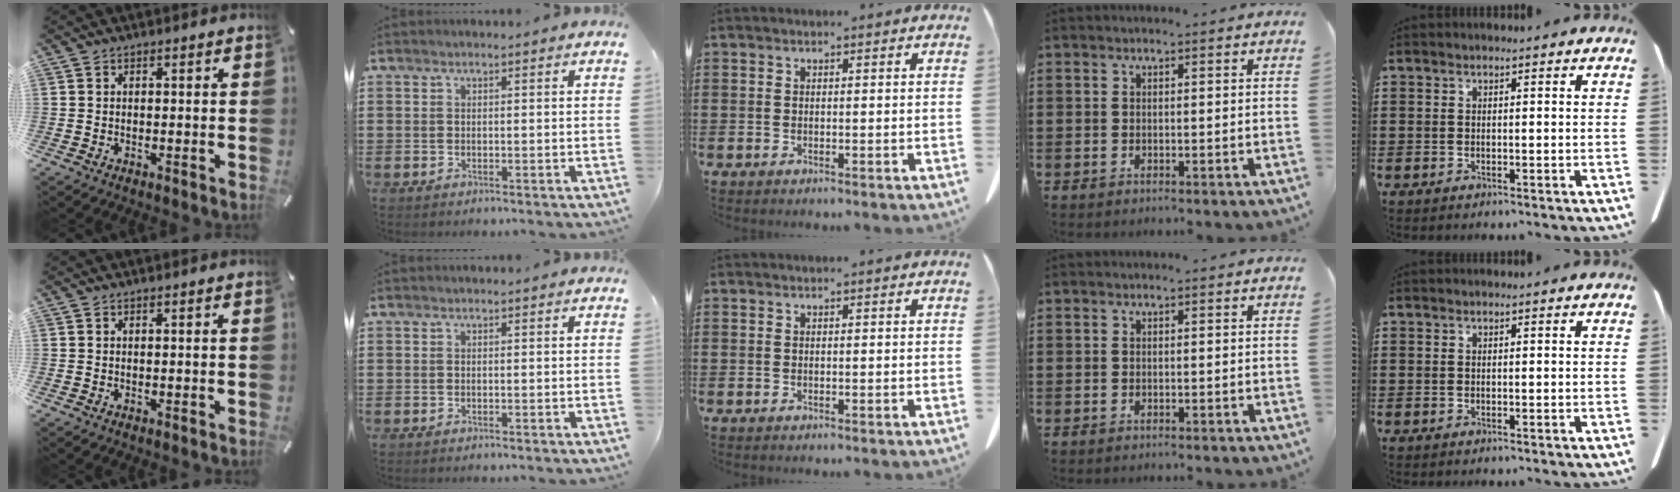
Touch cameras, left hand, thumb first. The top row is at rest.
{}